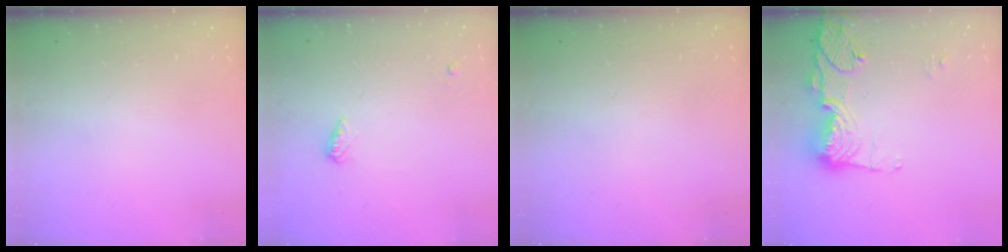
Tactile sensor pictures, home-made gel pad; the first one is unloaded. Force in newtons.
{"total": 5.2, "press": 5.1, "slide": 1.0}
{"total": 0.0}
{"total": 14.2, "press": 14.2, "slide": 1.5}